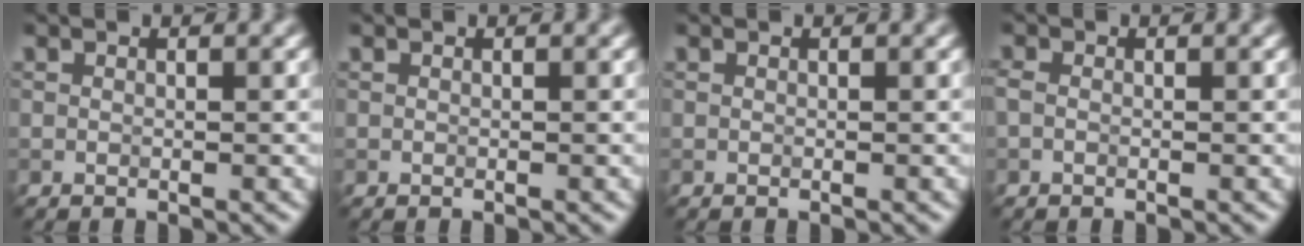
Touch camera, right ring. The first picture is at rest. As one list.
[{"total": 0.0}, {"total": 0.0}, {"total": 0.8, "force": [-0.3, 0.5, 0.6], "torque": [-0.016, -0.001, -0.010]}]